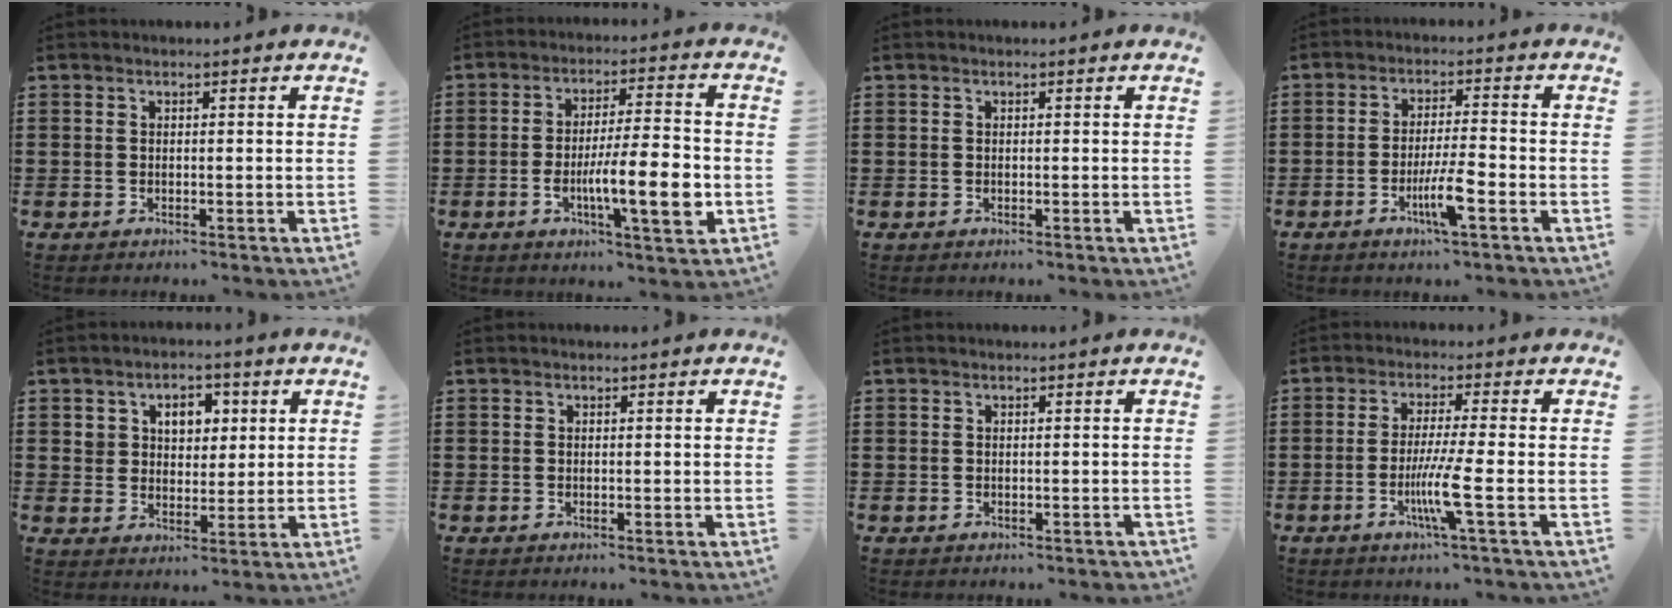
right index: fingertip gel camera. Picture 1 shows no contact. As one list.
[{"total": 11.5, "force": [-2.8, 2.4, 10.9], "torque": [-0.190, -0.010, -0.050]}, {"total": 0.0}, {"total": 6.2, "force": [-2.7, 0.5, 5.5], "torque": [-0.110, -0.015, -0.050]}, {"total": 5.1, "force": [2.0, 4.0, 2.5], "torque": [-0.057, 0.016, 0.031]}, {"total": 0.0}, {"total": 0.6, "force": [-0.1, 0.6, 0.0], "torque": [-0.002, 0.003, -0.004]}, {"total": 6.7, "force": [-2.2, -0.6, 6.3], "torque": [-0.120, -0.022, -0.042]}]